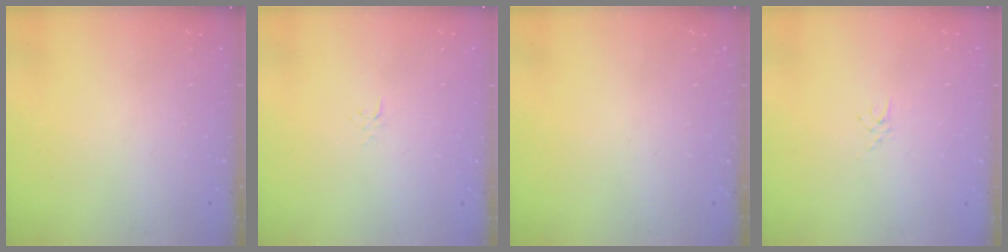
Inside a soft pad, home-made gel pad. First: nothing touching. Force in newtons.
{"total": 2.6, "press": 2.6, "slide": 0.3}
{"total": 0.0}
{"total": 2.4, "press": 2.4, "slide": 0.4}